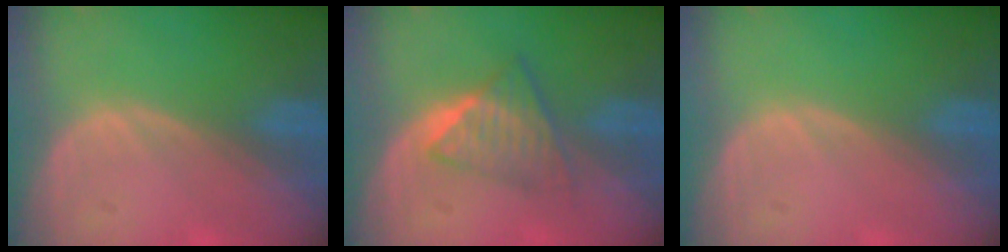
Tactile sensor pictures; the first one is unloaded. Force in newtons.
{"total": 5.9, "press": 5.1, "slide": 3.0}
{"total": 0.0}